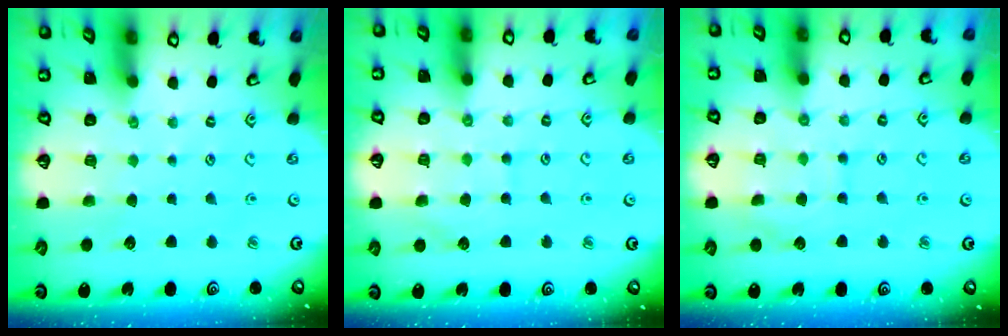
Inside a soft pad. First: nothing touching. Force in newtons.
{"total": 7.6, "press": 7.5, "slide": 0.8}
{"total": 7.9, "press": 7.8, "slide": 0.8}